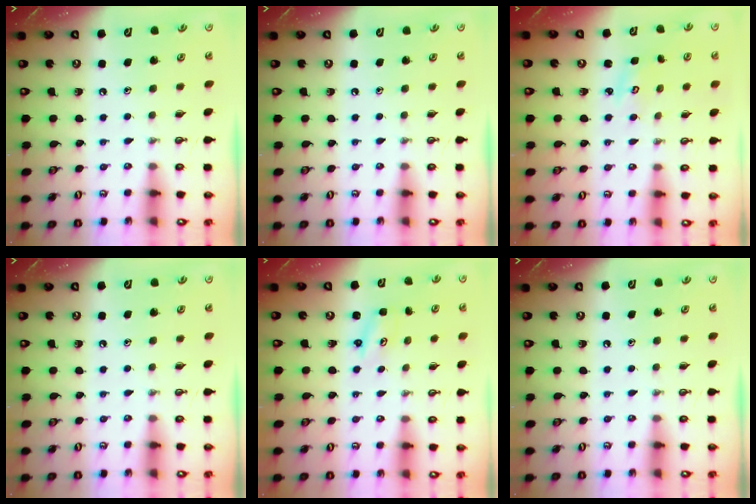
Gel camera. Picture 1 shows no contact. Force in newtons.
{"total": 0.0}
{"total": 2.9, "press": 2.9, "slide": 0.3}
{"total": 0.0}
{"total": 1.8, "press": 1.8, "slide": 0.2}
{"total": 0.0}